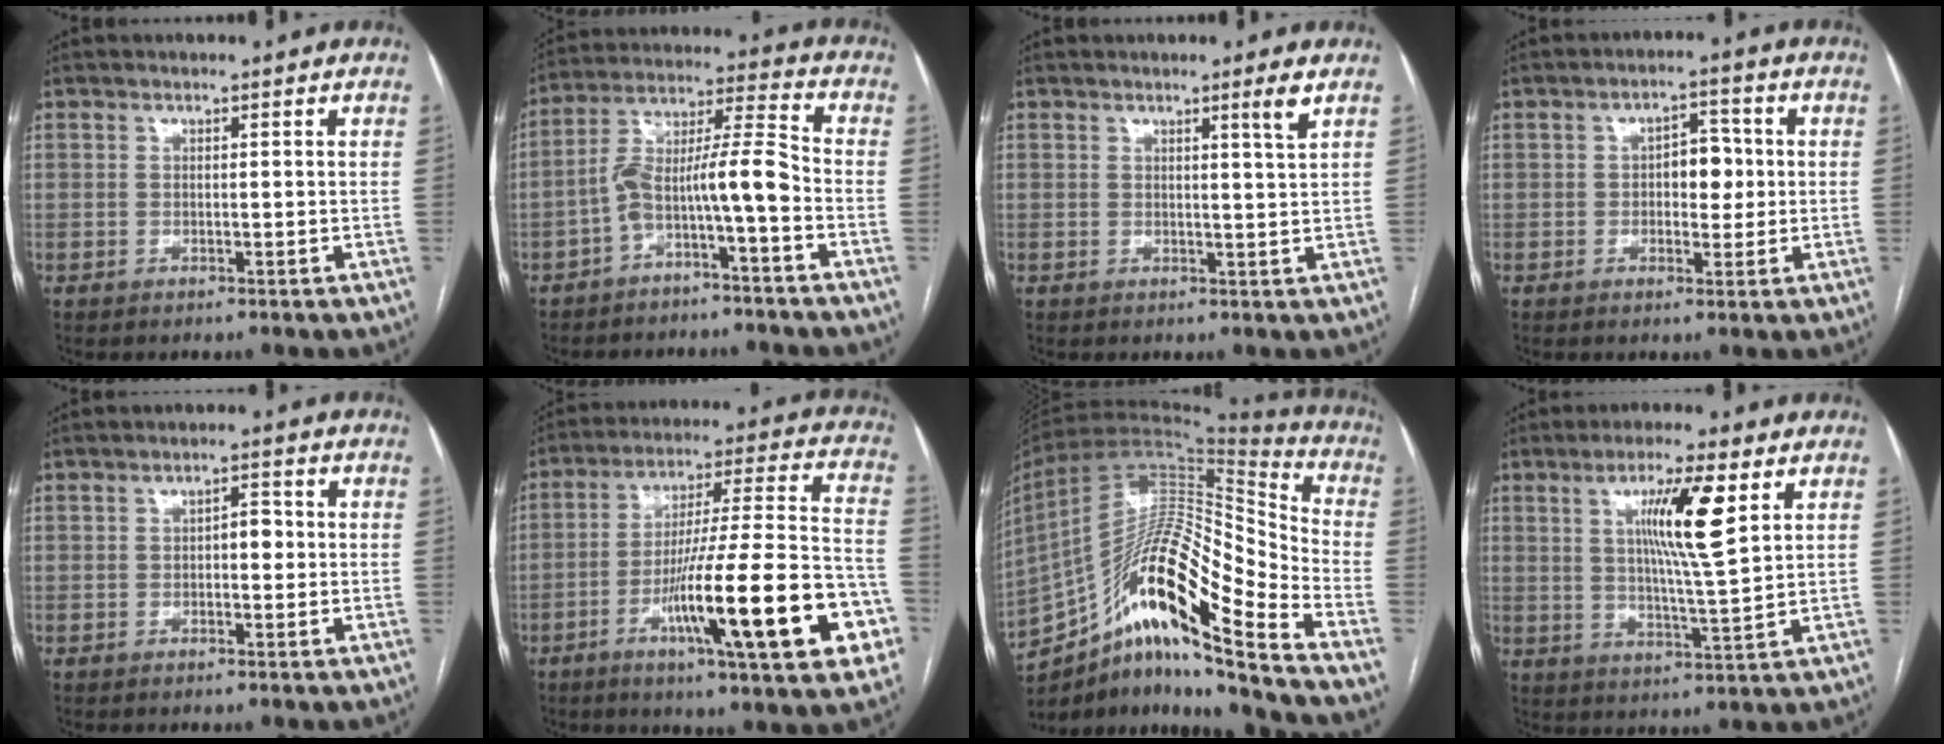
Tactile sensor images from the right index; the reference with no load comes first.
{"total": 9.3, "force": [-3.9, 0.6, 8.4], "torque": [-0.151, 0.042, -0.069]}
{"total": 2.3, "force": [1.3, -0.8, 1.7], "torque": [-0.030, -0.011, 0.025]}
{"total": 5.0, "force": [0.1, 2.8, 4.1], "torque": [-0.058, 0.013, 0.005]}
{"total": 2.5, "force": [-0.1, 1.2, 2.2], "torque": [-0.028, 0.012, -0.003]}
{"total": 24.8, "force": [-9.1, 2.2, 23.0], "torque": [-0.307, -0.004, -0.138]}
{"total": 22.4, "force": [-14.1, 2.2, 17.3], "torque": [-0.315, 0.016, -0.249]}
{"total": 10.1, "force": [3.7, 0.0, 9.4], "torque": [-0.166, -0.002, 0.063]}